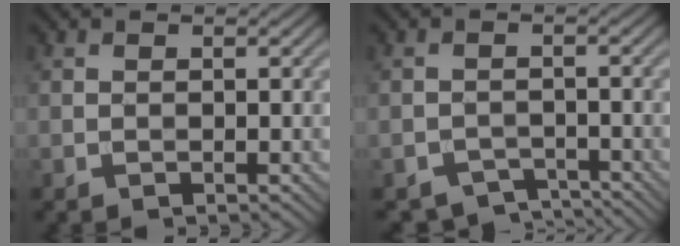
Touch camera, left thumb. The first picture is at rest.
{"total": 3.5, "force": [-3.1, 1.5, 0.9], "torque": [-0.012, -0.007, -0.051]}